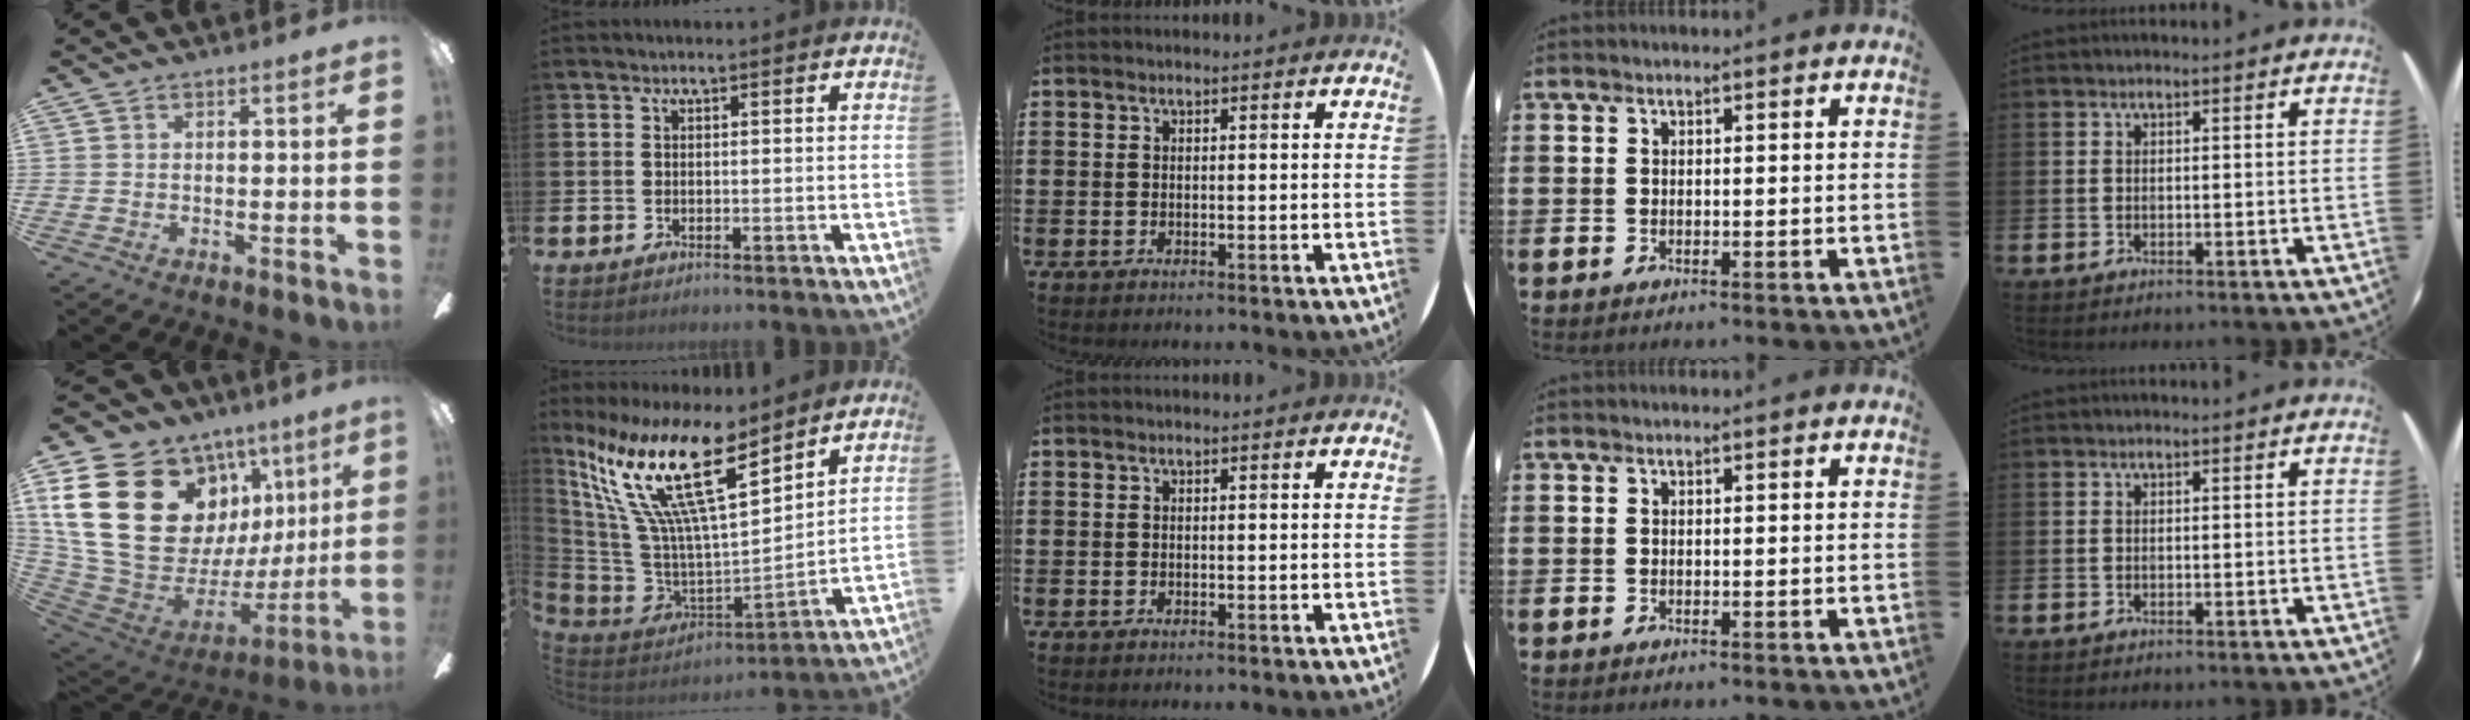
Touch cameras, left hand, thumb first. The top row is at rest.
{"thumb": {"total": 28.1, "force": [9.1, 19.2, 18.3], "torque": [-0.388, -0.052, 0.207]}, "index": {"total": 16.4, "force": [10.1, 5.2, 11.8], "torque": [-0.287, -0.069, 0.171]}}